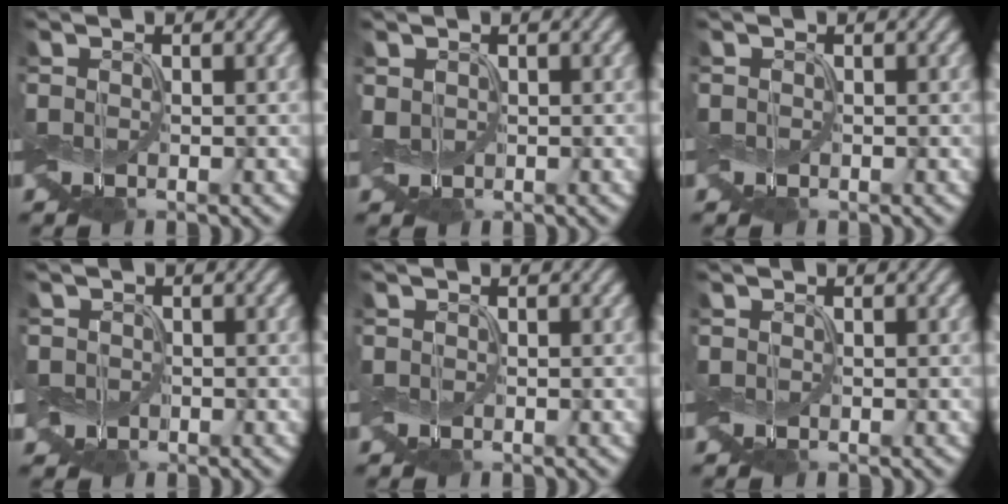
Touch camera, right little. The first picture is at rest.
{"total": 1.2, "force": [0.1, 1.0, 0.6], "torque": [-0.020, 0.004, 0.001]}
{"total": 0.0}
{"total": 1.6, "force": [-0.5, 1.5, 0.3], "torque": [-0.015, -0.001, -0.011]}
{"total": 0.0}
{"total": 0.0}